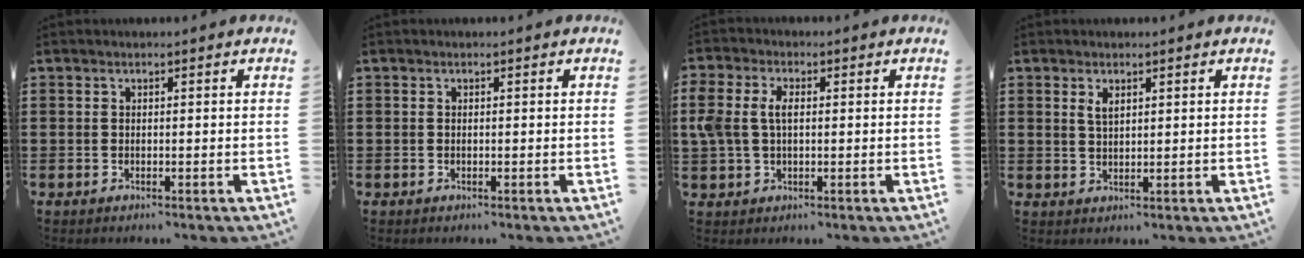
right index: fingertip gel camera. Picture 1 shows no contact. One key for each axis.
{"total": 0.0}
{"total": 4.7, "fx": 0.7, "fy": 2.8, "fz": 3.7, "tx": -0.102, "ty": 0.002, "tz": 0.003}
{"total": 1.9, "fx": 1.1, "fy": 0.8, "fz": 1.4, "tx": -0.031, "ty": 0.003, "tz": 0.019}